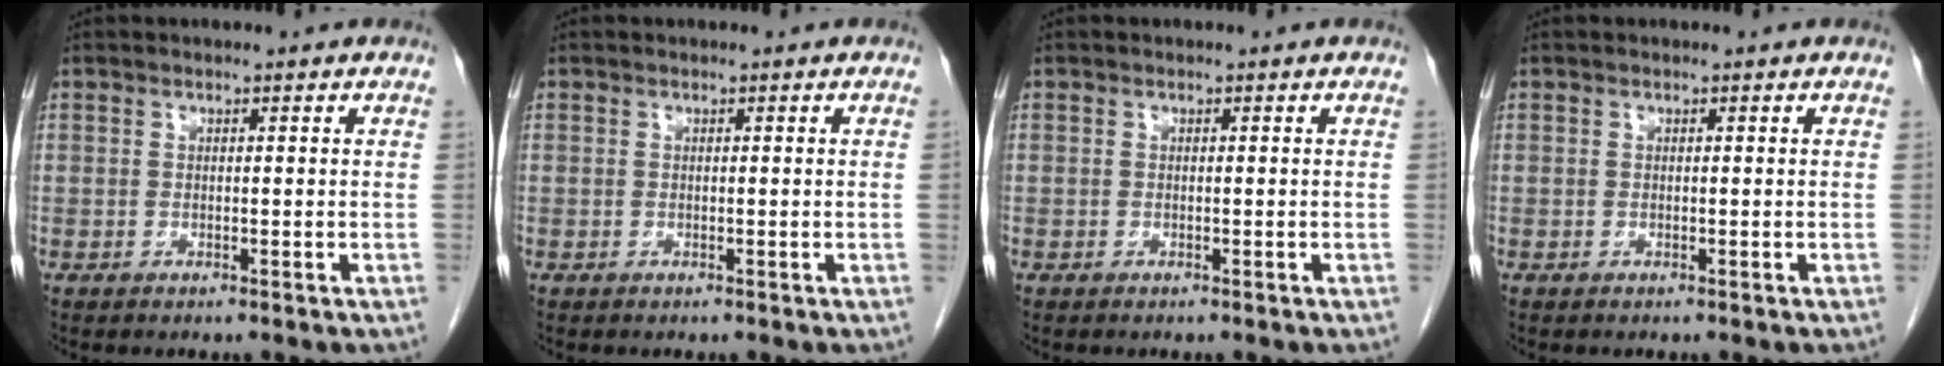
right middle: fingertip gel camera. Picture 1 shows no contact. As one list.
[{"total": 0.0}, {"total": 0.0}, {"total": 0.0}]